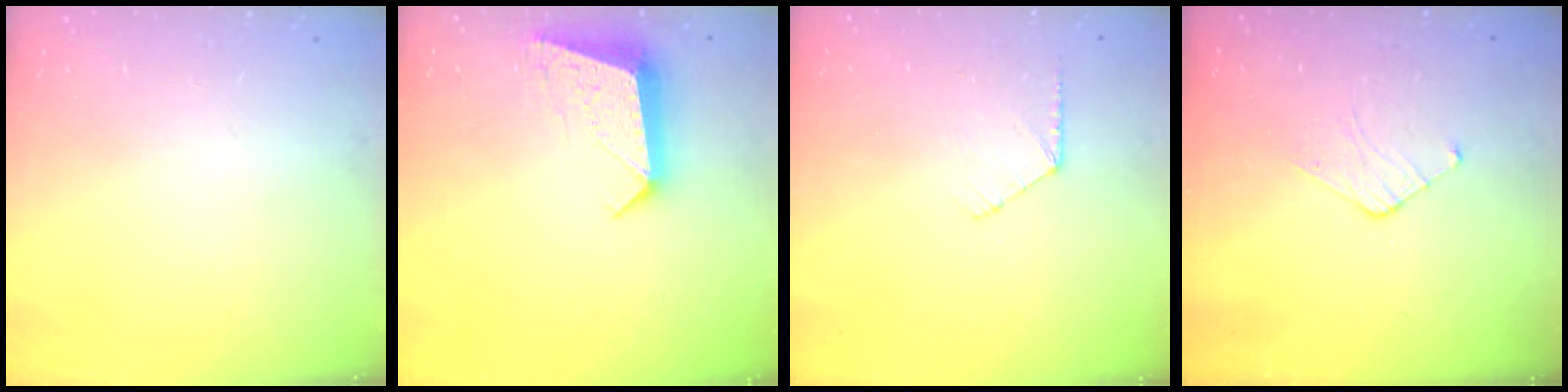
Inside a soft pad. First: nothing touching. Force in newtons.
{"total": 10.9, "press": 10.8, "slide": 1.1}
{"total": 6.7, "press": 6.7, "slide": 0.6}
{"total": 4.2, "press": 4.2, "slide": 0.4}